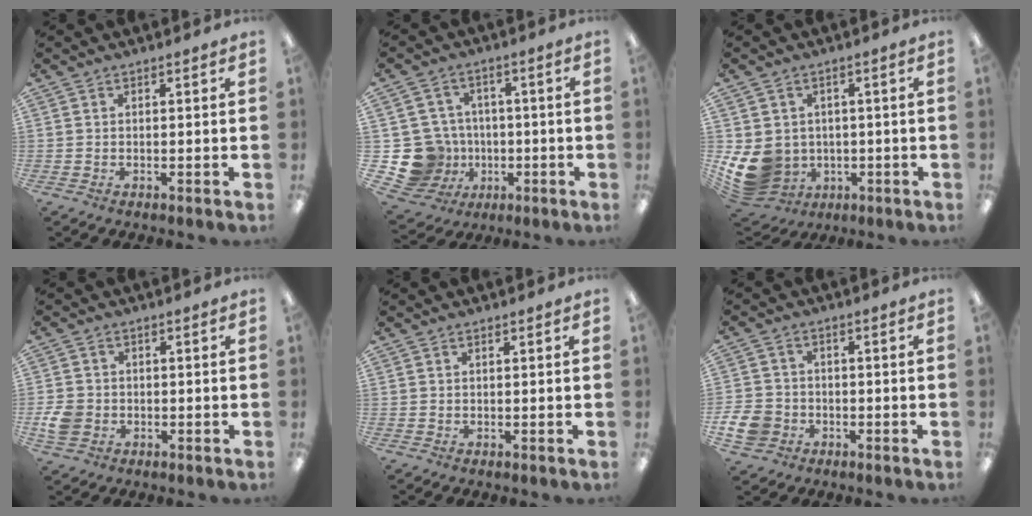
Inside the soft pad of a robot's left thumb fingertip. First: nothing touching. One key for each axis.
{"total": 13.0, "fx": -2.7, "fy": 12.1, "fz": 3.7, "tx": -0.108, "ty": 0.026, "tz": -0.033}
{"total": 10.1, "fx": -1.3, "fy": 9.1, "fz": 4.4, "tx": -0.115, "ty": -0.003, "tz": -0.013}
{"total": 5.1, "fx": -1.2, "fy": 4.3, "fz": 2.4, "tx": -0.044, "ty": 0.004, "tz": -0.021}
{"total": 0.0}
{"total": 7.3, "fx": -2.4, "fy": 6.1, "fz": 3.1, "tx": -0.084, "ty": 0.018, "tz": -0.044}